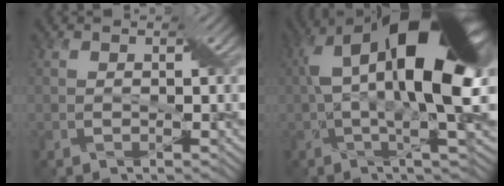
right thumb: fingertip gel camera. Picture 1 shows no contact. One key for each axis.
{"total": 18.4, "fx": 3.7, "fy": 6.4, "fz": 16.8, "tx": -0.292, "ty": 0.016, "tz": 0.058}